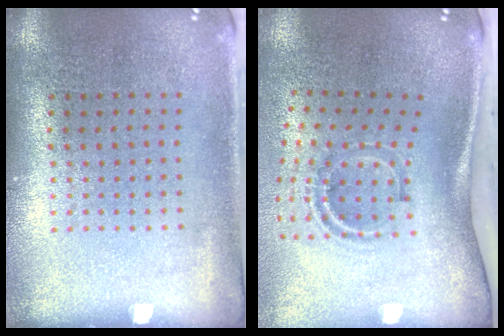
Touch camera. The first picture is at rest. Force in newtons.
{"total": 1.7, "press": 1.1, "slide": 1.3}